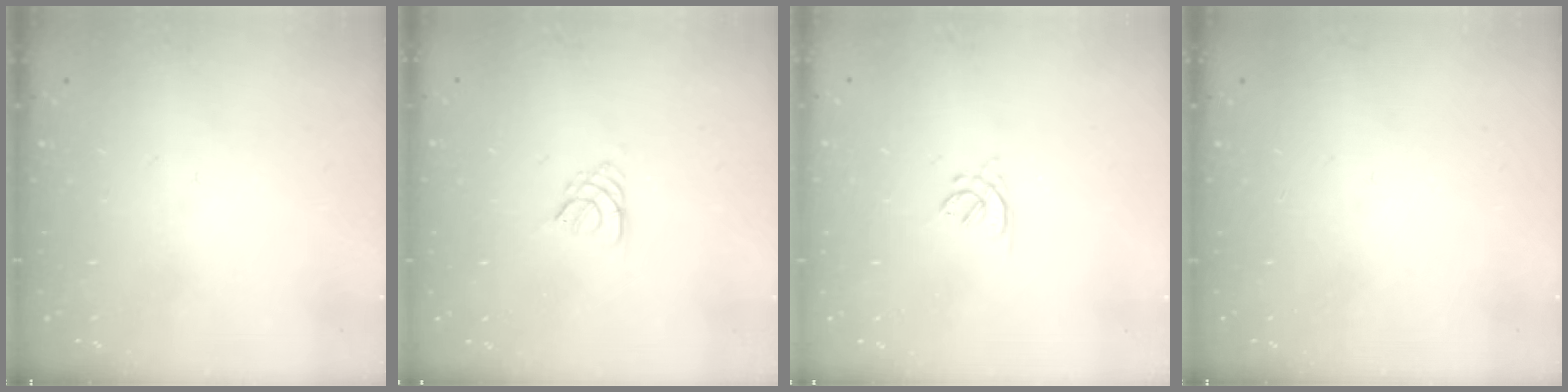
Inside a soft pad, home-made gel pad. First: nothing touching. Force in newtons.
{"total": 2.6, "press": 2.5, "slide": 0.5}
{"total": 2.8, "press": 2.8, "slide": 0.7}
{"total": 0.0}